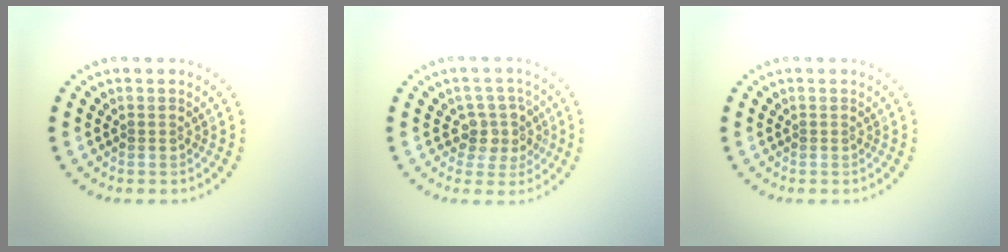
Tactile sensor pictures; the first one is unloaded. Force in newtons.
{"total": 2.9, "press": 2.4, "slide": 1.7}
{"total": 0.0}